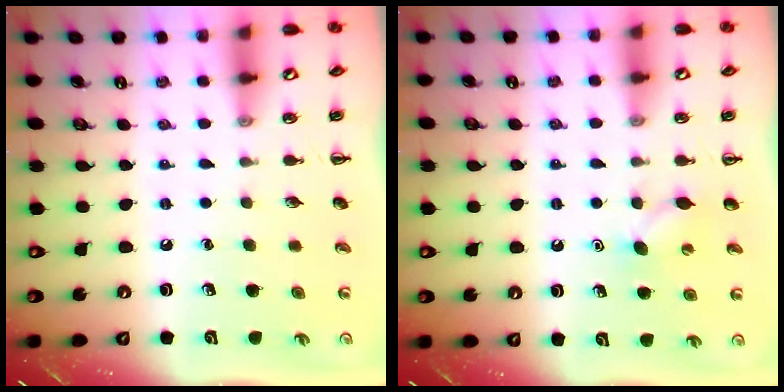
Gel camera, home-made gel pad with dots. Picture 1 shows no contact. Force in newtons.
{"total": 6.0, "press": 5.7, "slide": 1.7}